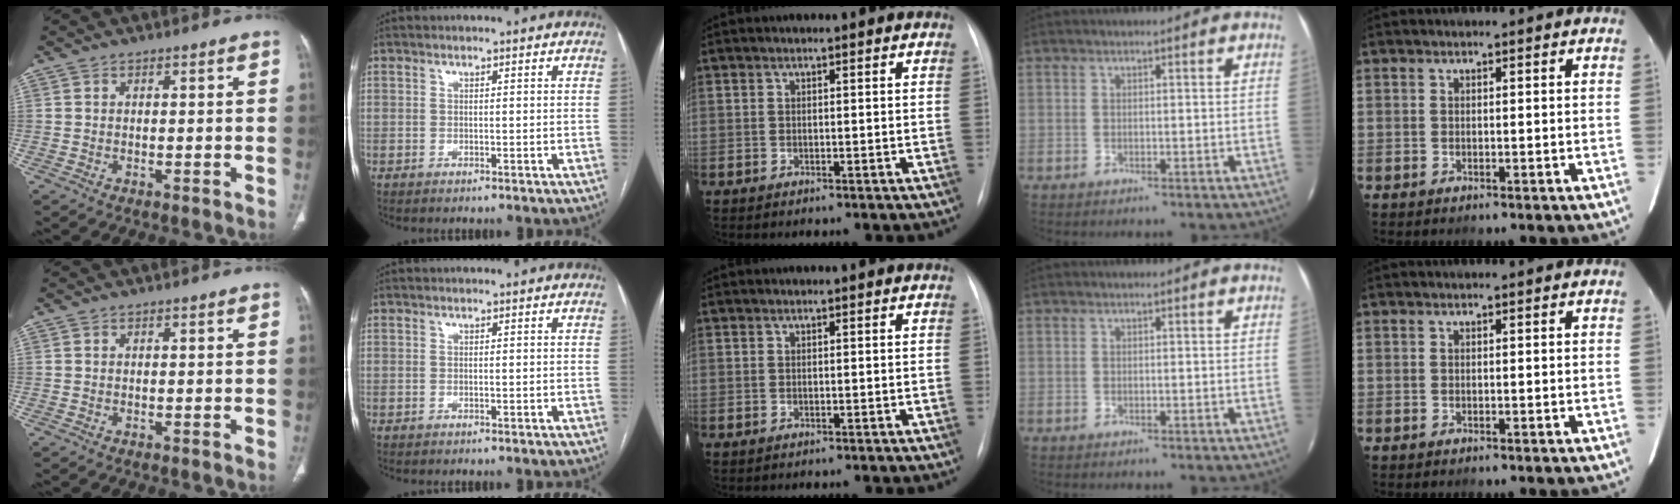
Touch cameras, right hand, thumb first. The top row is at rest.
{}